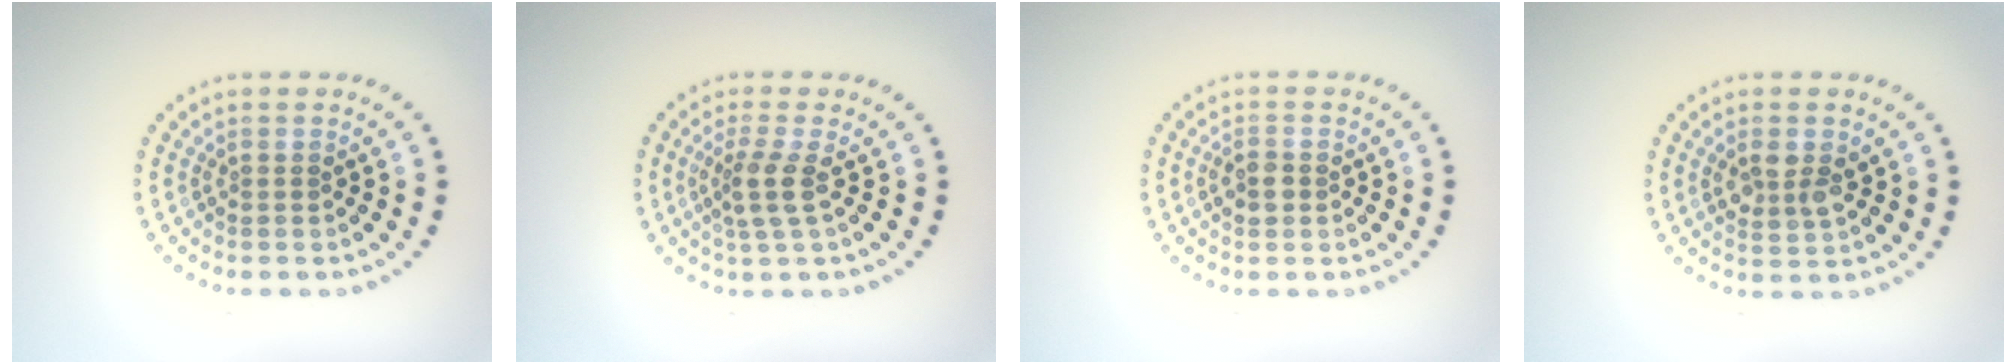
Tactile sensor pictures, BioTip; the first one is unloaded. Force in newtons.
{"total": 2.4, "press": 1.9, "slide": 1.5}
{"total": 1.6, "press": 1.5, "slide": 0.3}
{"total": 2.4, "press": 2.4, "slide": 0.4}